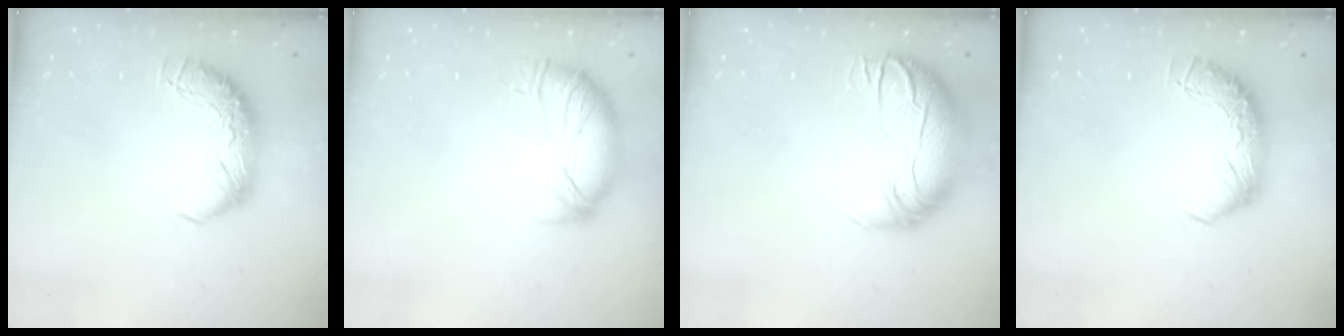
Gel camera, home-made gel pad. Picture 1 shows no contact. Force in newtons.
{"total": 3.9, "press": 3.5, "slide": 1.9}
{"total": 2.9, "press": 0.5, "slide": 2.9}
{"total": 0.0}